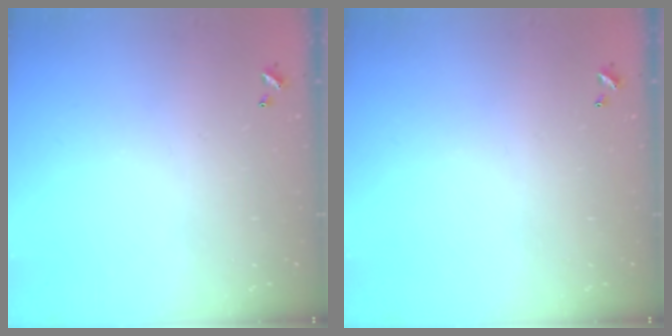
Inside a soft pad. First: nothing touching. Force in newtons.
{"total": 0.0}